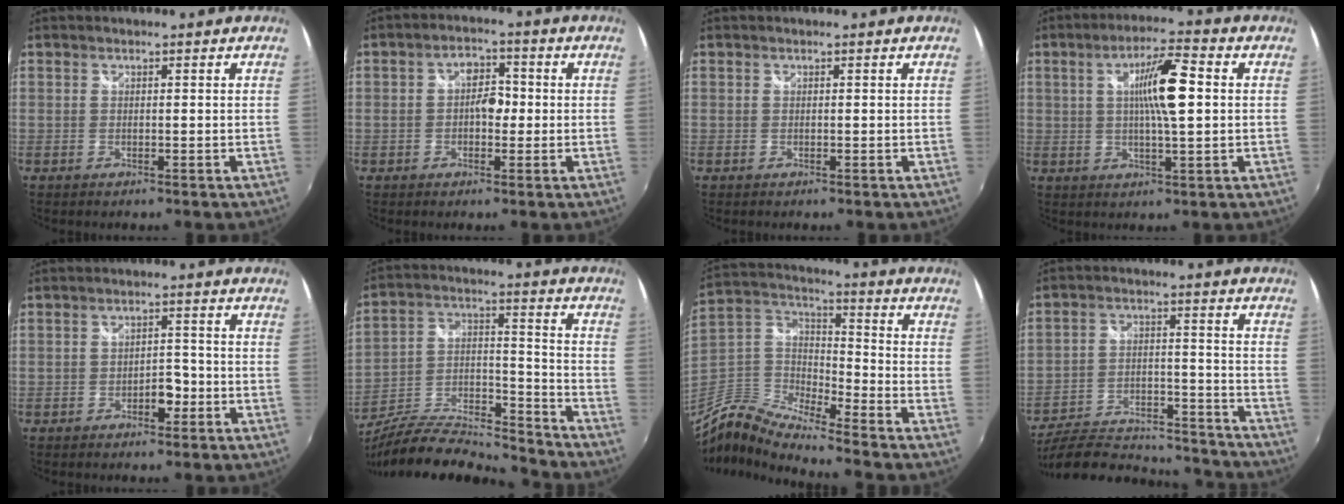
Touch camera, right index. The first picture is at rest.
{"total": 4.6, "force": [-0.6, 3.3, 3.2], "torque": [-0.049, 0.011, -0.010]}
{"total": 0.0}
{"total": 8.8, "force": [1.7, -0.2, 8.6], "torque": [-0.137, 0.000, 0.031]}
{"total": 3.2, "force": [-1.6, 1.9, 2.1], "torque": [-0.036, 0.002, -0.027]}
{"total": 17.3, "force": [-15.7, 1.2, 7.1], "torque": [-0.133, -0.012, -0.268]}
{"total": 9.3, "force": [-8.0, -0.1, 4.7], "torque": [-0.110, 0.002, -0.172]}
{"total": 23.9, "force": [-21.4, 5.9, 8.8], "torque": [-0.164, -0.010, -0.287]}